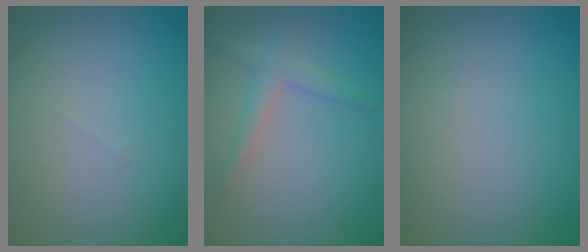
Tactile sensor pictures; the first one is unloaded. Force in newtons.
{"total": 2.1, "press": 2.1, "slide": 0.1}
{"total": 0.0}